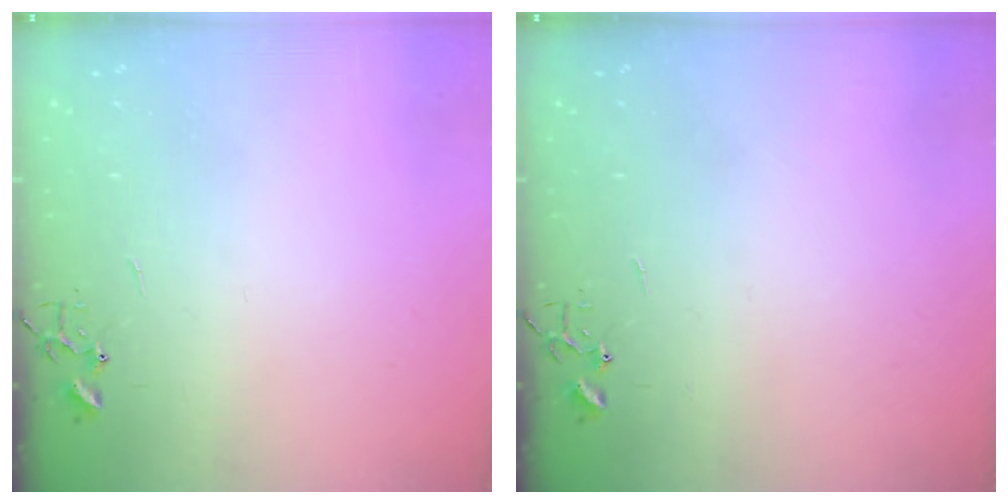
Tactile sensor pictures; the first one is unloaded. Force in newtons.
{"total": 0.0}